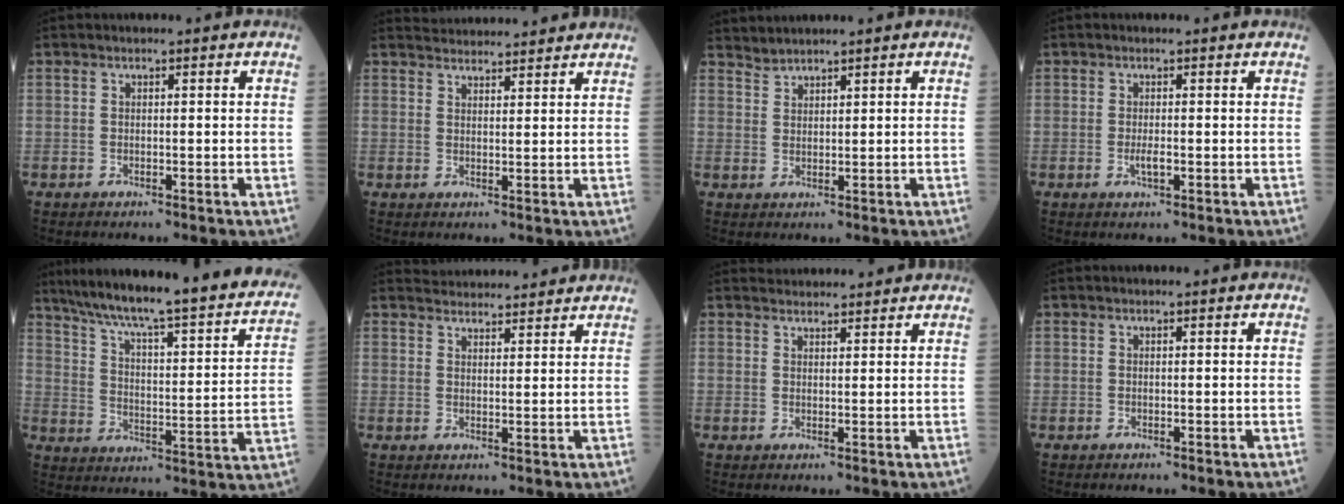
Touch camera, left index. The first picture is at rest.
{"total": 8.0, "force": [7.8, 0.9, 1.3], "torque": [-0.019, 0.025, 0.106]}
{"total": 2.0, "force": [2.0, -0.2, -0.4], "torque": [0.000, 0.010, 0.046]}
{"total": 1.3, "force": [-0.3, 0.2, 1.2], "torque": [-0.026, -0.003, -0.003]}
{"total": 30.1, "force": [24.5, 3.2, 17.2], "torque": [-0.262, -0.032, 0.320]}
{"total": 8.8, "force": [8.6, 1.4, 1.4], "torque": [-0.017, 0.022, 0.113]}
{"total": 5.5, "force": [5.4, 0.8, 0.6], "torque": [-0.006, 0.027, 0.069]}
{"total": 0.0}